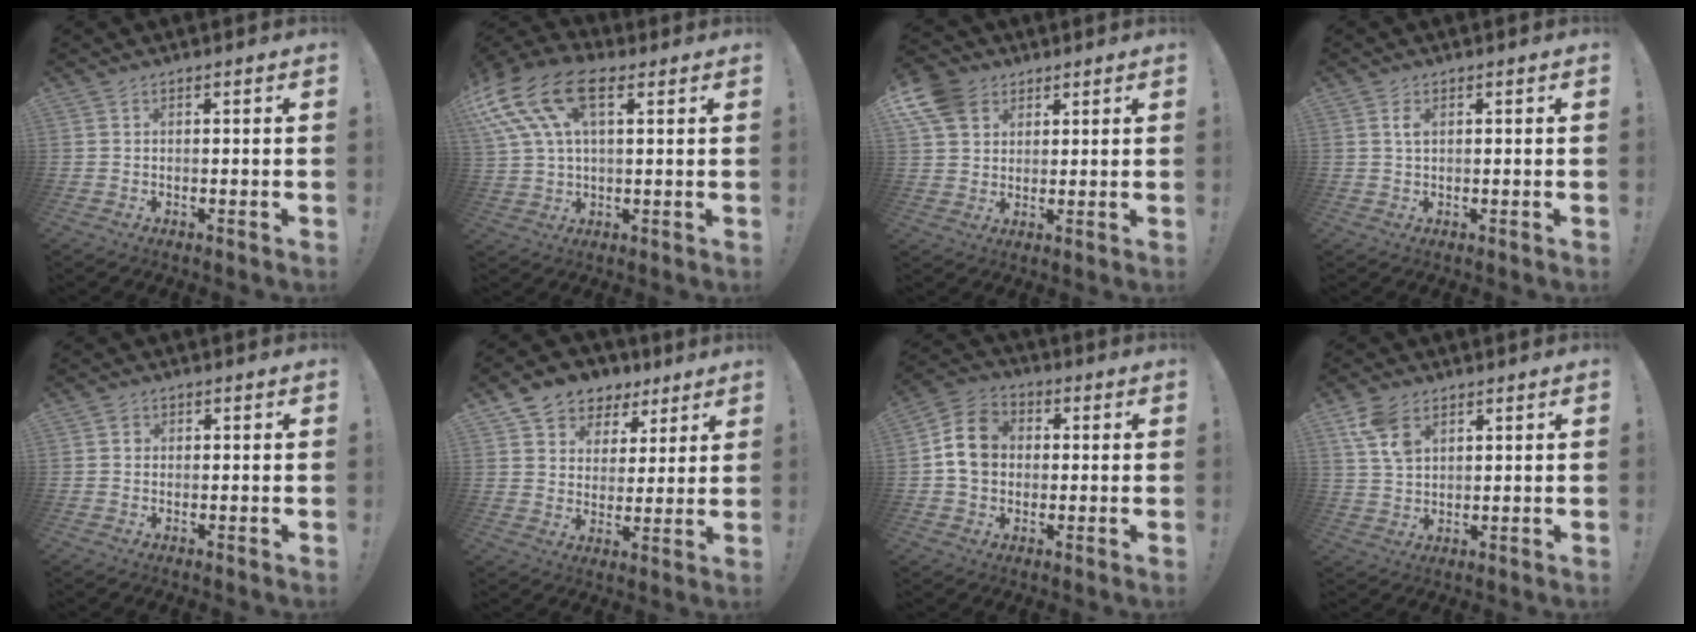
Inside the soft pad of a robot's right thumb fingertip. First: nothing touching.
{"total": 17.6, "force": [7.8, 9.5, 12.5], "torque": [-0.253, -0.019, 0.145]}
{"total": 9.7, "force": [4.9, 7.4, 3.9], "torque": [-0.070, -0.026, 0.097]}
{"total": 2.0, "force": [0.7, 1.0, 1.6], "torque": [-0.024, 0.001, 0.009]}
{"total": 1.4, "force": [0.0, 1.4, 0.4], "torque": [-0.008, 0.004, -0.002]}
{"total": 8.9, "force": [5.6, 6.7, 1.5], "torque": [-0.033, -0.037, 0.114]}
{"total": 11.3, "force": [1.0, 9.4, 6.0], "torque": [-0.093, 0.012, 0.025]}
{"total": 8.2, "force": [4.1, 4.9, 5.0], "torque": [-0.094, -0.010, 0.079]}